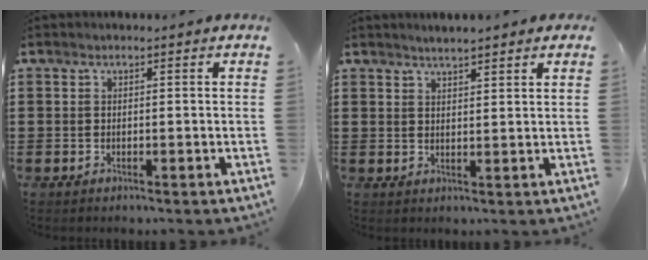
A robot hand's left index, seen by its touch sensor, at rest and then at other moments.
{"total": 2.3, "force": [2.1, 0.1, 0.8], "torque": [-0.019, 0.002, 0.040]}